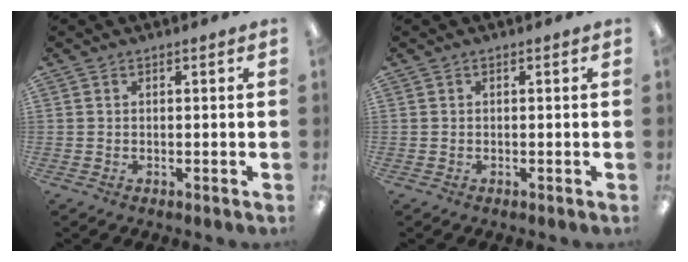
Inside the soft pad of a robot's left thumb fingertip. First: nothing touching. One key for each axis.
{"total": 0.0}